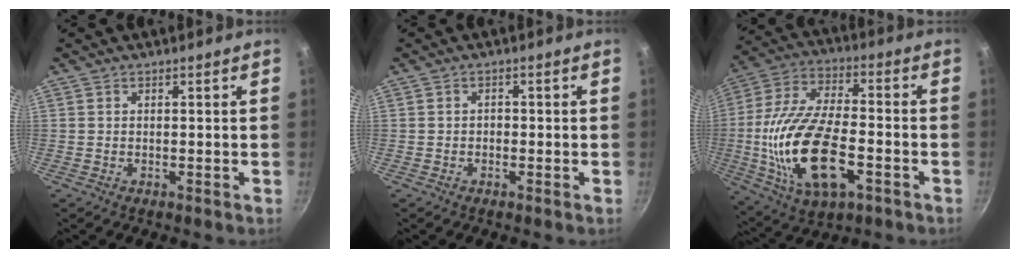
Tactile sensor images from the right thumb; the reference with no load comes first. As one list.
[{"total": 1.0, "force": [-0.4, 0.8, 0.4], "torque": [-0.005, 0.004, -0.008]}, {"total": 21.5, "force": [-5.1, 10.4, 18.2], "torque": [-0.357, 0.015, -0.093]}]